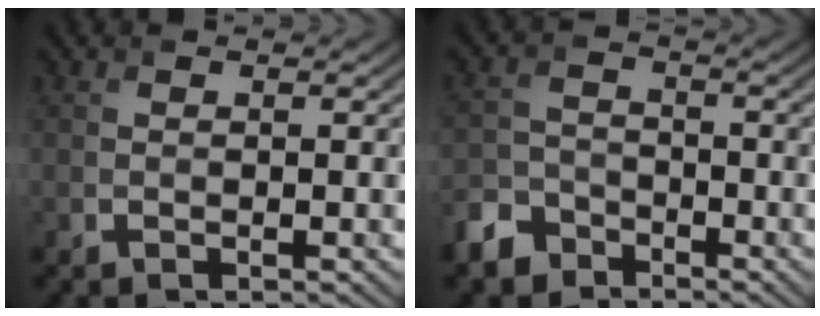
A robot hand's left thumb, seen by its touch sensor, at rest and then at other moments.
{"total": 5.0, "force": [-3.9, 2.8, 1.5], "torque": [-0.040, -0.003, -0.090]}